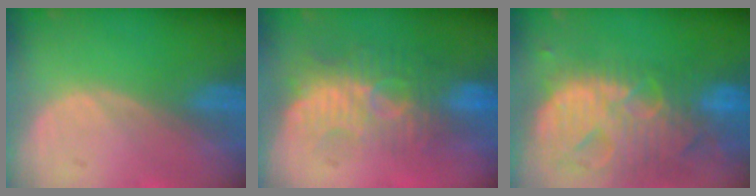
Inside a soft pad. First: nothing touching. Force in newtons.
{"total": 9.5, "press": 8.8, "slide": 3.7}
{"total": 13.7, "press": 11.7, "slide": 7.2}